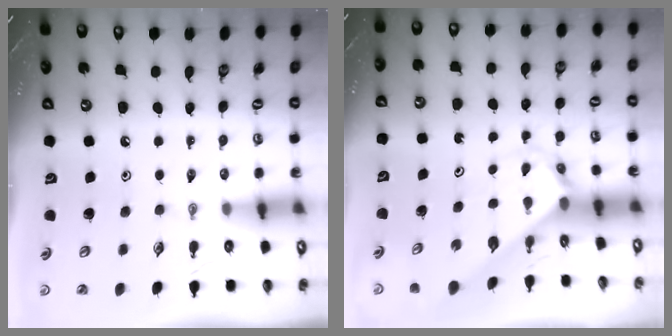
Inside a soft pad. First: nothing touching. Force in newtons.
{"total": 2.7, "press": 2.7, "slide": 0.2}